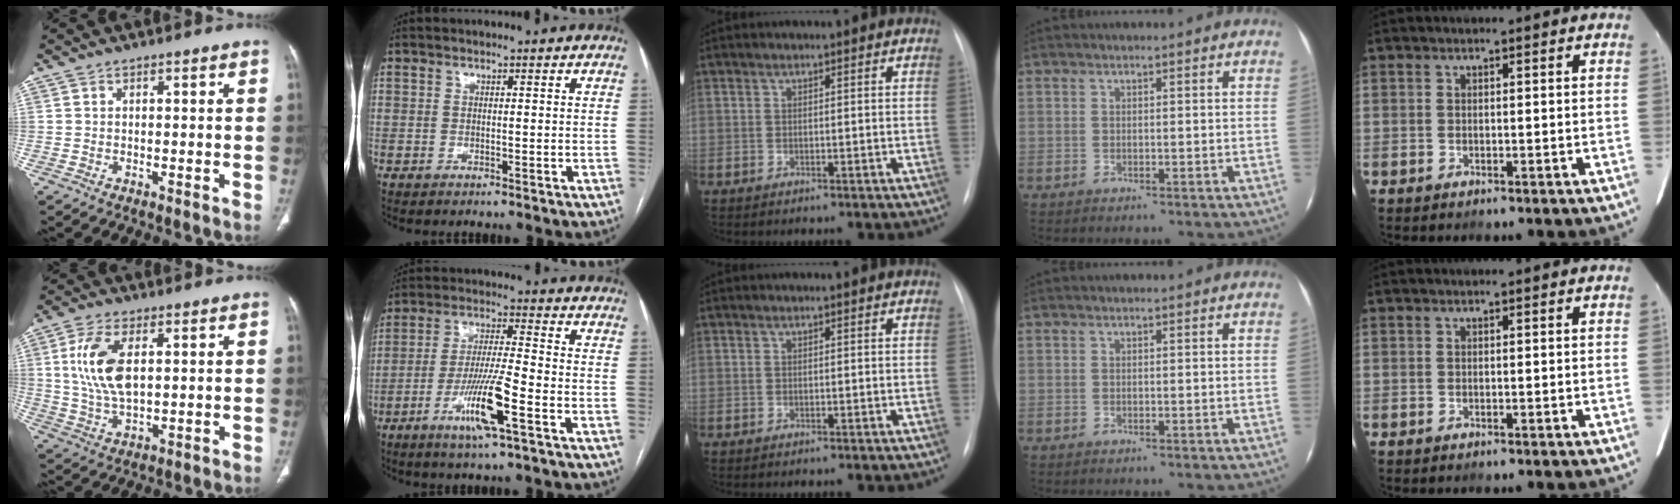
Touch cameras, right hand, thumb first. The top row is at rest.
{"thumb": {"total": 10.9, "force": [2.3, 5.5, 9.1], "torque": [-0.186, -0.005, 0.047]}, "index": {"total": 10.4, "force": [-4.6, 0.0, 9.3], "torque": [-0.178, -0.013, -0.088]}}